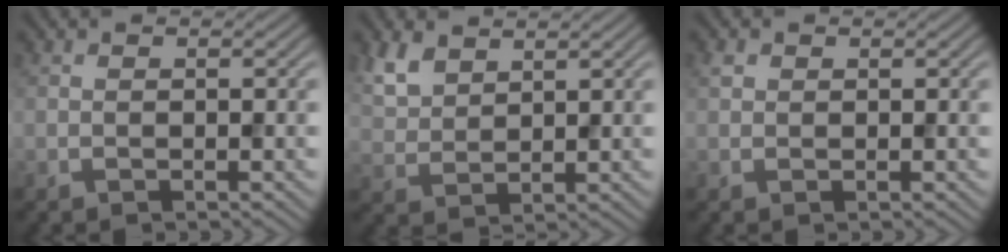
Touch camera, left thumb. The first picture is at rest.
{"total": 4.6, "force": [3.1, 2.4, 2.5], "torque": [-0.071, 0.001, 0.072]}
{"total": 0.9, "force": [0.4, 0.8, 0.3], "torque": [-0.007, 0.002, 0.007]}